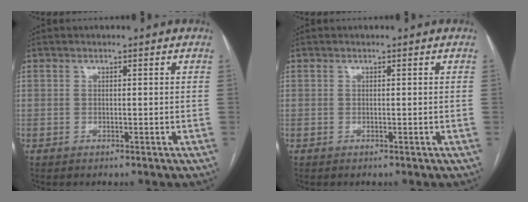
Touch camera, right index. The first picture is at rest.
{"total": 0.0}